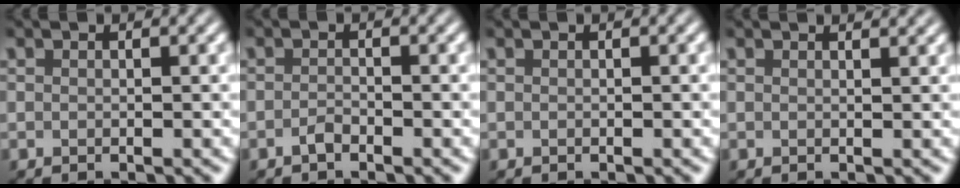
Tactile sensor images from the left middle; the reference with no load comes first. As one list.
[{"total": 0.9, "force": [-0.7, 0.3, 0.5], "torque": [-0.010, 0.002, -0.014]}, {"total": 0.0}, {"total": 1.8, "force": [1.6, 0.4, 0.7], "torque": [-0.008, 0.002, 0.011]}]